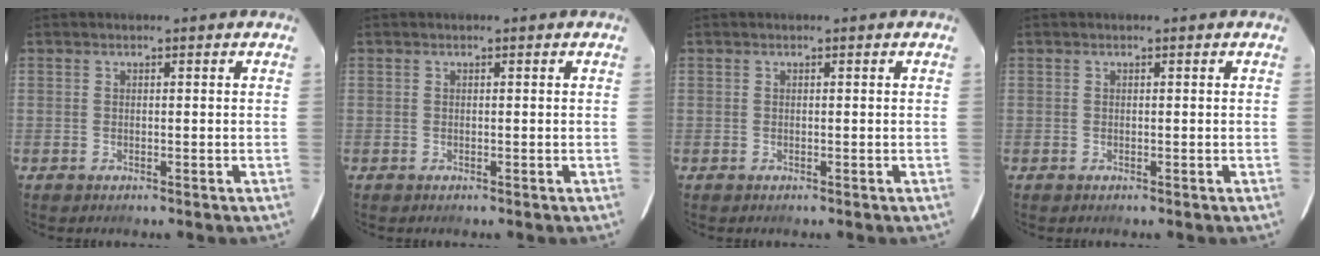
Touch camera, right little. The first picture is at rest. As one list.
[{"total": 0.0}, {"total": 0.0}, {"total": 0.0}]